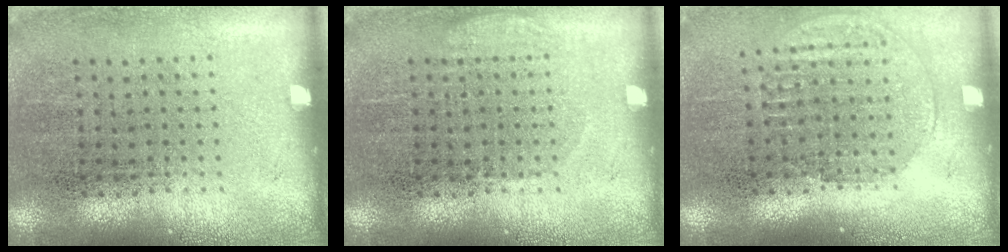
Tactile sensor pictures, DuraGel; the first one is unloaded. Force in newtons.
{"total": 0.9, "press": 0.9, "slide": 0.3}
{"total": 1.4, "press": 1.2, "slide": 0.7}